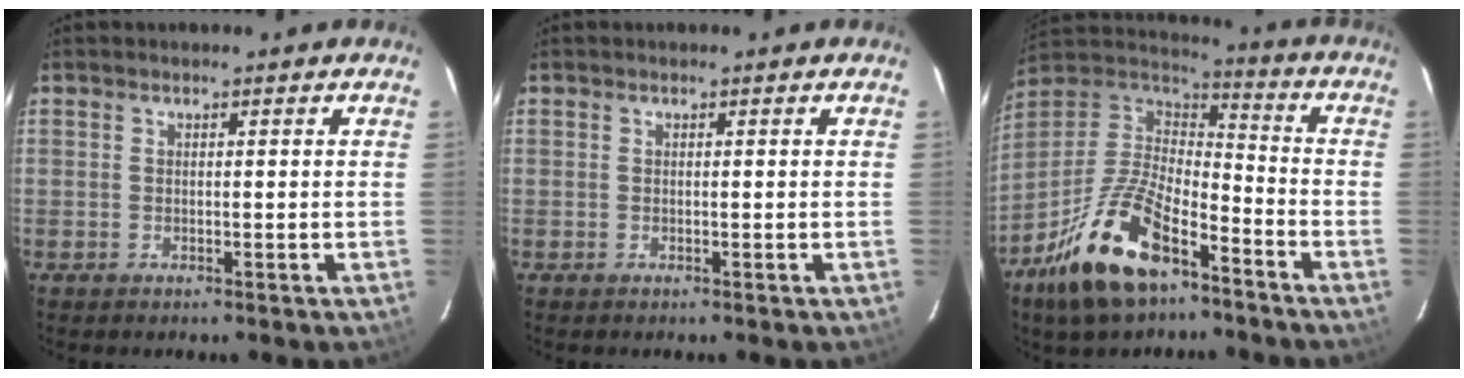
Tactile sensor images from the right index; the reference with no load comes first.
{"total": 0.0}
{"total": 20.1, "force": [-12.2, 8.7, 13.5], "torque": [-0.284, -0.015, -0.224]}